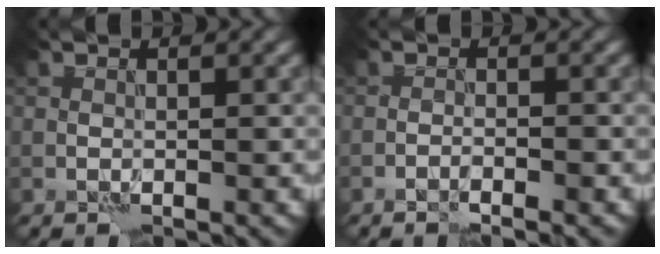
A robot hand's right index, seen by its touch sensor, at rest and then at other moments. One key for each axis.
{"total": 1.5, "fx": -1.2, "fy": 0.0, "fz": 1.0, "tx": -0.020, "ty": 0.007, "tz": -0.023}